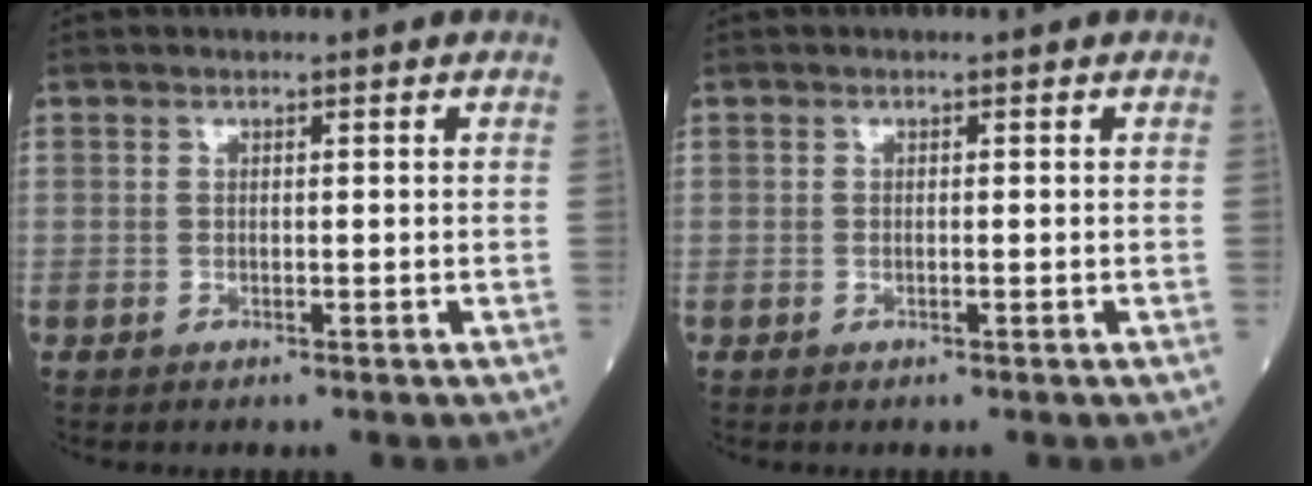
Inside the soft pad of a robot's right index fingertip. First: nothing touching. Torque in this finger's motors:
{"motor_torque": [-0.09, -0.01, -0.04, -0.01]}